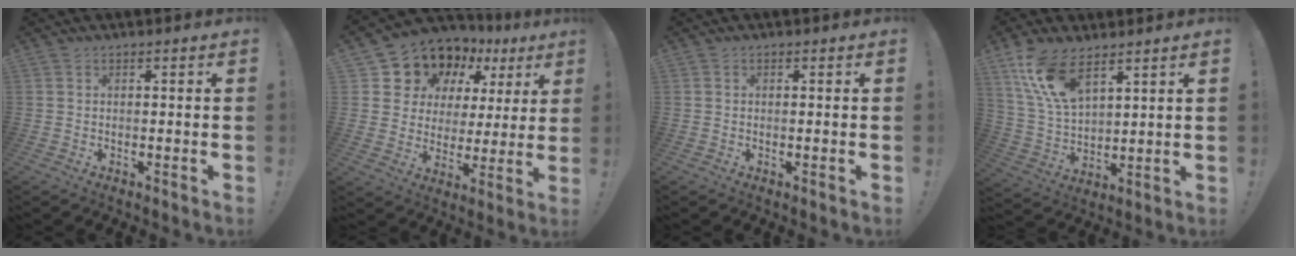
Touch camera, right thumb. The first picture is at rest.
{"total": 10.6, "force": [7.9, 6.7, 2.2], "torque": [-0.038, -0.078, 0.153]}
{"total": 0.0}
{"total": 13.6, "force": [8.8, 6.0, 8.4], "torque": [-0.174, -0.039, 0.167]}